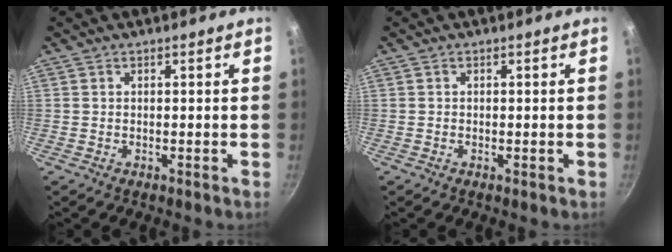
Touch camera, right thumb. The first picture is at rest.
{"total": 0.0}